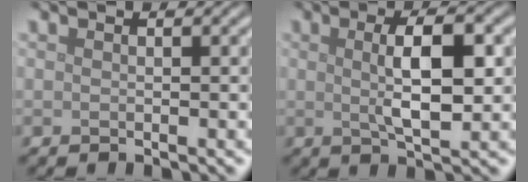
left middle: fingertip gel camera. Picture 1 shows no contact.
{"total": 5.1, "force": [0.6, 1.5, 4.9], "torque": [-0.084, 0.003, 0.011]}